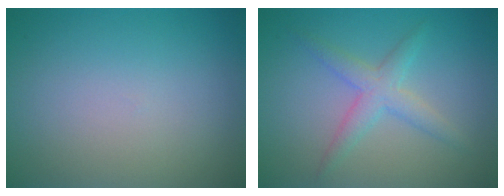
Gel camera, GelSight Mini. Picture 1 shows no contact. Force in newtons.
{"total": 2.8, "press": 2.8, "slide": 0.1}